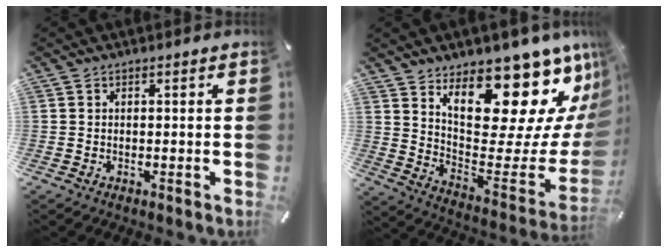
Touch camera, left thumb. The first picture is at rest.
{"total": 21.9, "force": [16.0, 8.5, 12.4], "torque": [-0.145, -0.129, 0.264]}